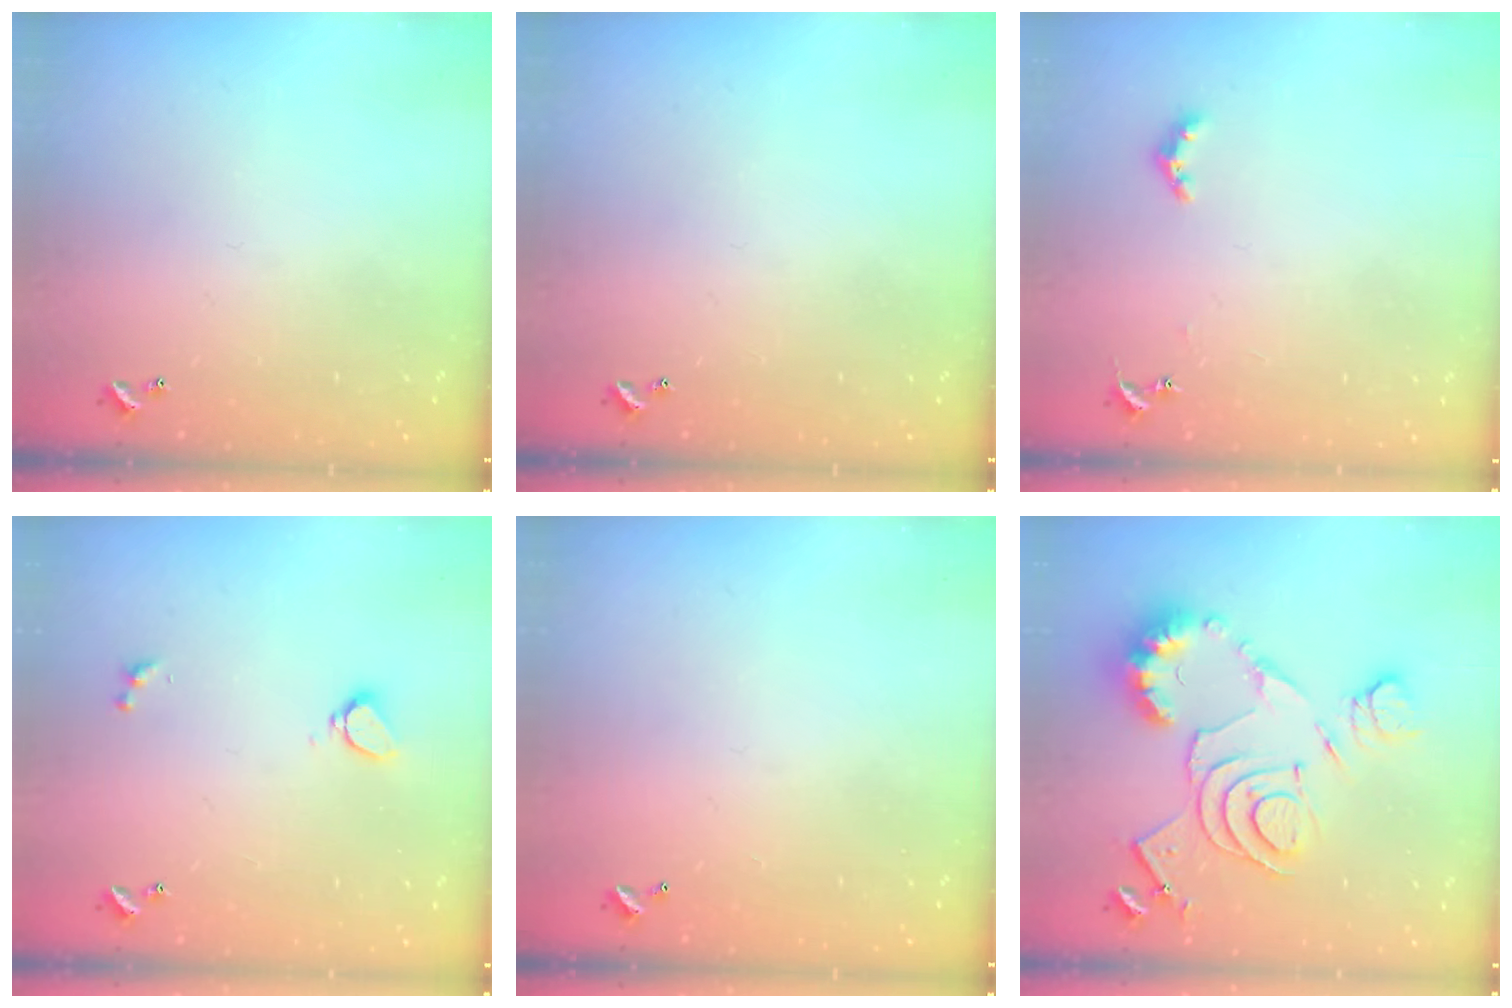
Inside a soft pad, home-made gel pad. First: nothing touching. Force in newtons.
{"total": 0.0}
{"total": 4.0, "press": 4.0, "slide": 0.6}
{"total": 2.9, "press": 2.3, "slide": 1.9}
{"total": 2.9, "press": 2.9, "slide": 0.1}
{"total": 17.3, "press": 17.1, "slide": 2.1}